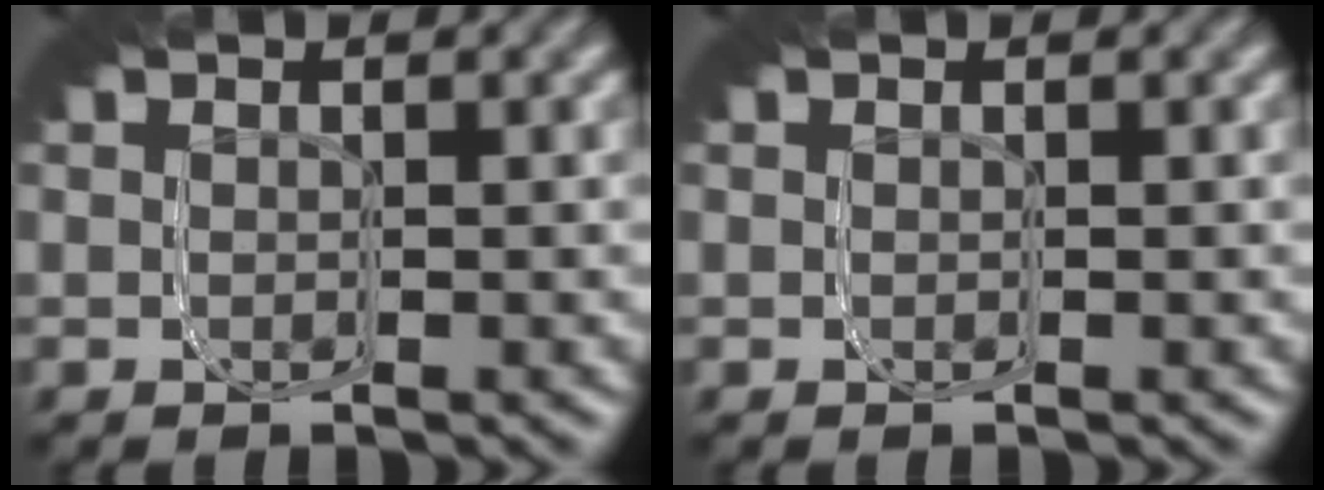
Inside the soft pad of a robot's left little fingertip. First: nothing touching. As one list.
[{"total": 0.0}]